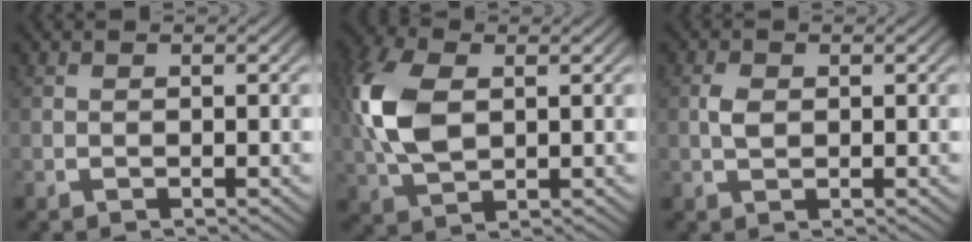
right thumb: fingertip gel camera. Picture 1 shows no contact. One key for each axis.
{"total": 7.1, "fx": 1.0, "fy": 4.5, "fz": 5.4, "tx": -0.151, "ty": -0.013, "tz": 0.030}
{"total": 1.4, "fx": 0.2, "fy": 1.0, "fz": 1.0, "tx": -0.025, "ty": -0.003, "tz": 0.005}